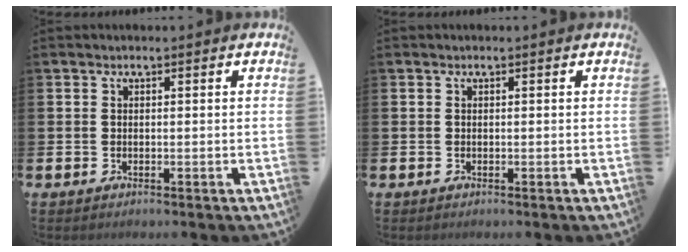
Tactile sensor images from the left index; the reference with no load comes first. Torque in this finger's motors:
{"motor_torque": [0.00, 0.00, -0.02, 0.00]}